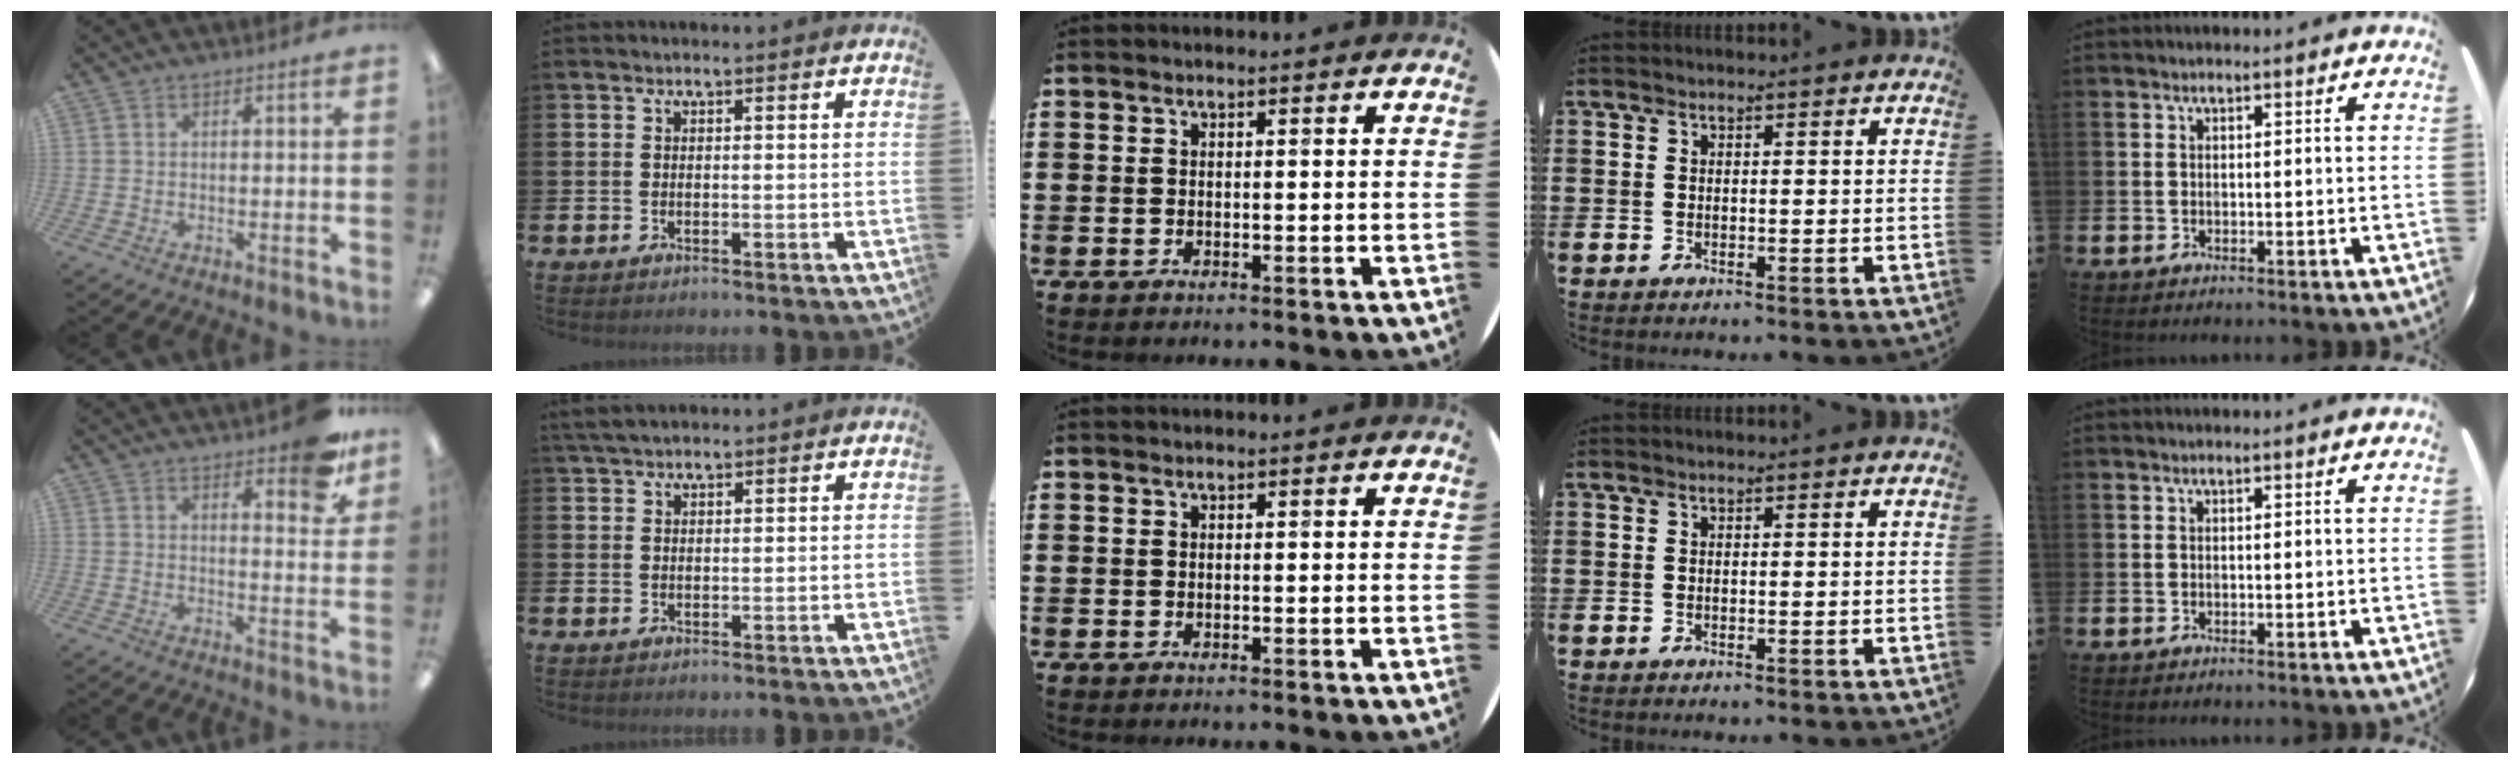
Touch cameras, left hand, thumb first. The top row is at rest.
{"thumb": {"total": 8.8, "force": [6.6, 3.1, 5.0], "torque": [-0.050, -0.043, 0.109]}, "index": {"total": 3.0, "force": [2.6, 0.9, 1.3], "torque": [-0.030, 0.000, 0.048]}}